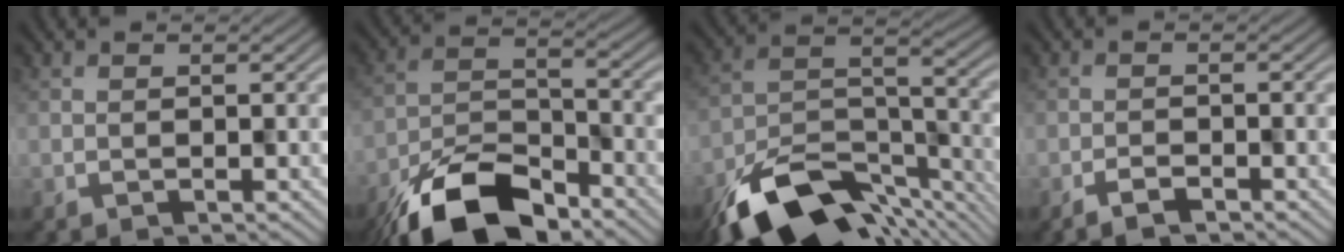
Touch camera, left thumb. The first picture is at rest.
{"total": 12.2, "force": [-8.9, 4.7, 7.0], "torque": [-0.130, -0.007, -0.175]}
{"total": 14.9, "force": [-10.6, 6.0, 8.6], "torque": [-0.180, -0.020, -0.165]}
{"total": 1.8, "force": [-1.6, 0.3, 0.9], "torque": [-0.016, 0.003, -0.027]}